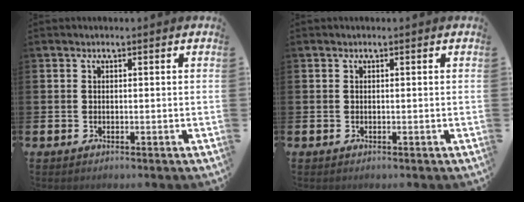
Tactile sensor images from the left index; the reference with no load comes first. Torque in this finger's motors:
{"motor_torque": [0.00, 0.00, 0.01, 0.01]}